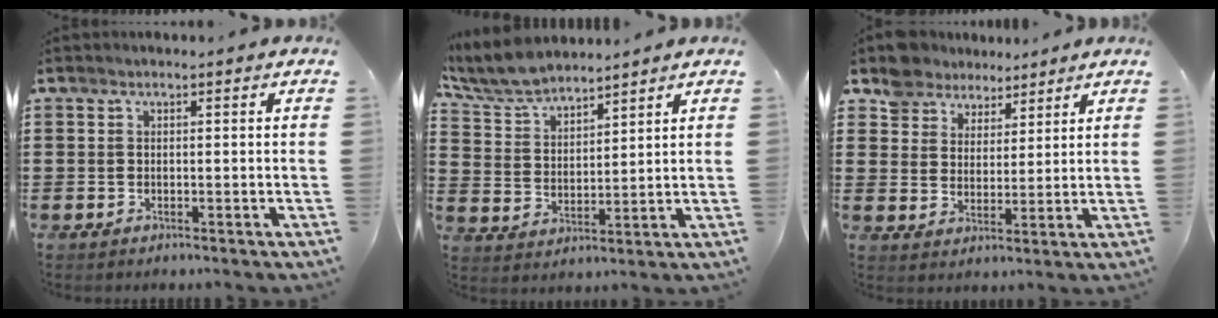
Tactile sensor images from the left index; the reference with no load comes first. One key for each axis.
{"total": 6.9, "fx": 6.3, "fy": 1.5, "fz": 2.4, "tx": -0.071, "ty": -0.018, "tz": 0.117}
{"total": 5.5, "fx": 4.5, "fy": 3.1, "fz": -0.7, "tx": -0.019, "ty": -0.015, "tz": 0.085}